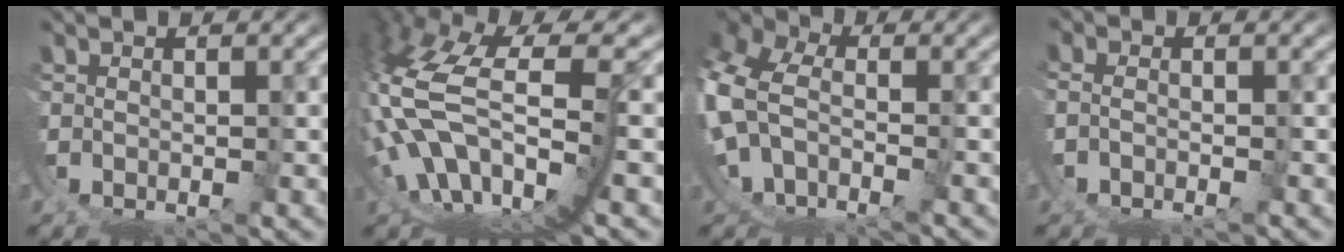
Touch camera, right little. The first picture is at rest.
{"total": 12.8, "force": [-0.8, 8.3, 9.7], "torque": [-0.241, -0.042, 0.001]}
{"total": 8.8, "force": [-1.4, 7.6, 4.3], "torque": [-0.134, -0.011, -0.032]}
{"total": 2.2, "force": [-1.7, 0.9, 1.0], "torque": [-0.023, -0.002, -0.028]}